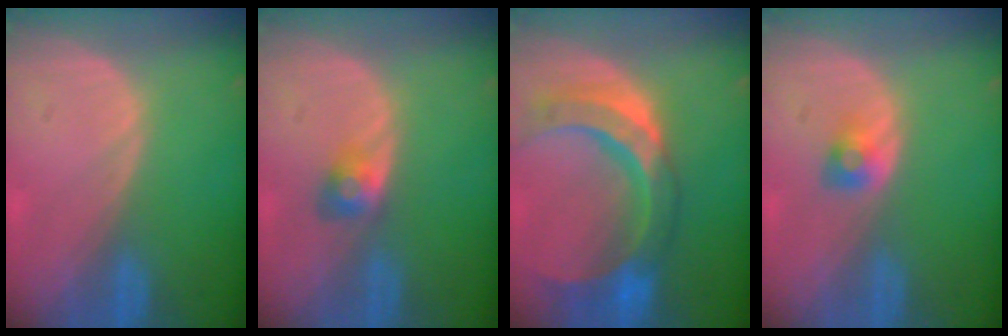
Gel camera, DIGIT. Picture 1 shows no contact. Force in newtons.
{"total": 2.8, "press": 2.5, "slide": 1.2}
{"total": 11.6, "press": 9.8, "slide": 6.2}
{"total": 2.3, "press": 2.2, "slide": 0.5}